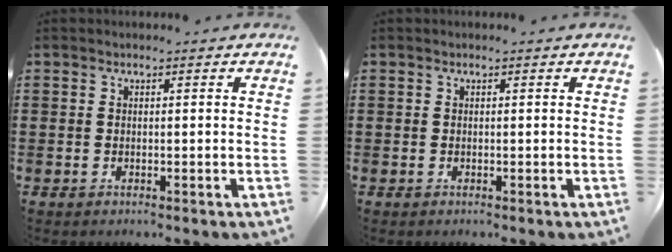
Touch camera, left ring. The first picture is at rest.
{"total": 0.0}